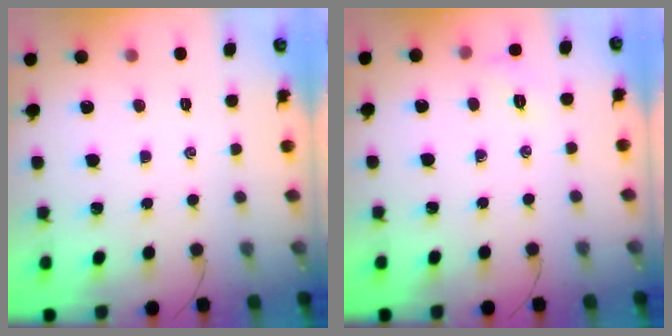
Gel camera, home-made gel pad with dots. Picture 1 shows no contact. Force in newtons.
{"total": 5.1, "press": 4.9, "slide": 1.5}